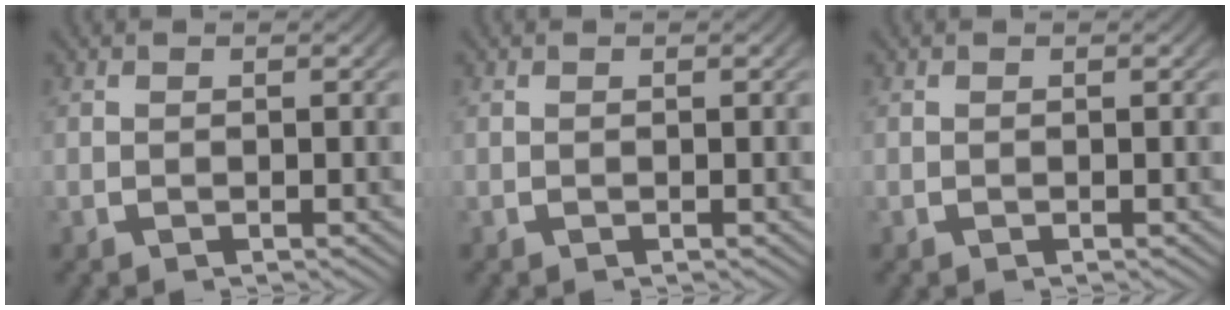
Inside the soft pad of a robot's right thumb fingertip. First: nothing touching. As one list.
[{"total": 0.0}, {"total": 0.0}]